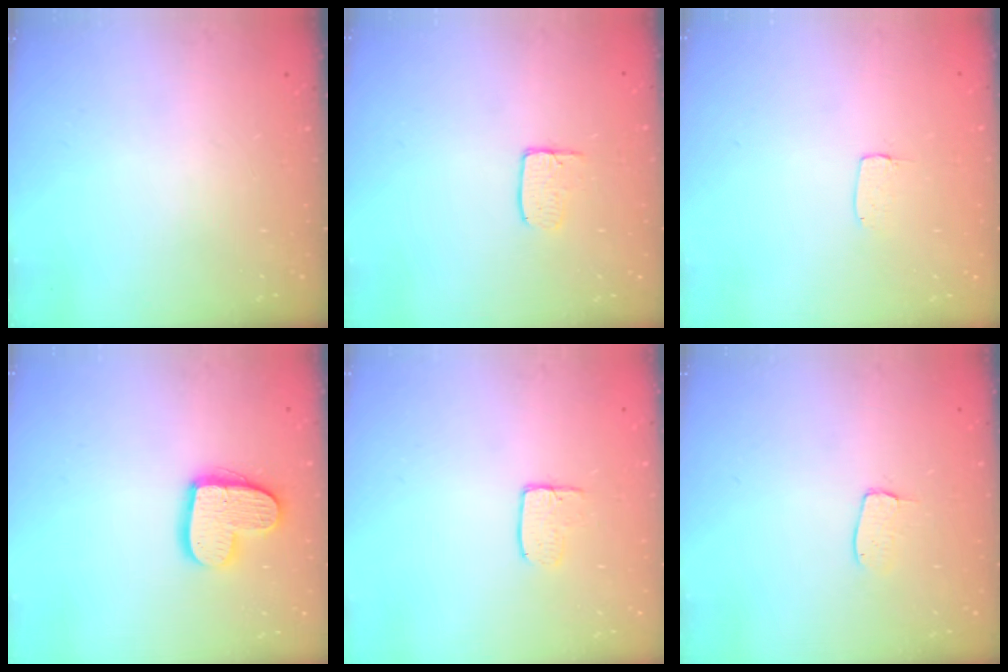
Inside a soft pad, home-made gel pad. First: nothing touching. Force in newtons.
{"total": 4.7, "press": 4.7, "slide": 0.4}
{"total": 3.2, "press": 3.2, "slide": 0.1}
{"total": 13.2, "press": 13.1, "slide": 0.7}
{"total": 5.2, "press": 5.2, "slide": 0.5}
{"total": 4.2, "press": 4.2, "slide": 0.2}